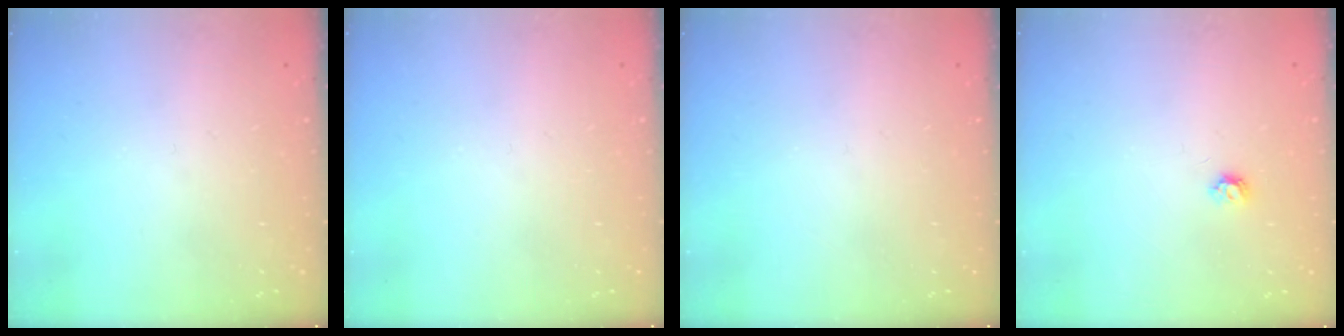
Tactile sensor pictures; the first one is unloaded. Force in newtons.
{"total": 0.0}
{"total": 0.0}
{"total": 4.0, "press": 4.0, "slide": 0.6}